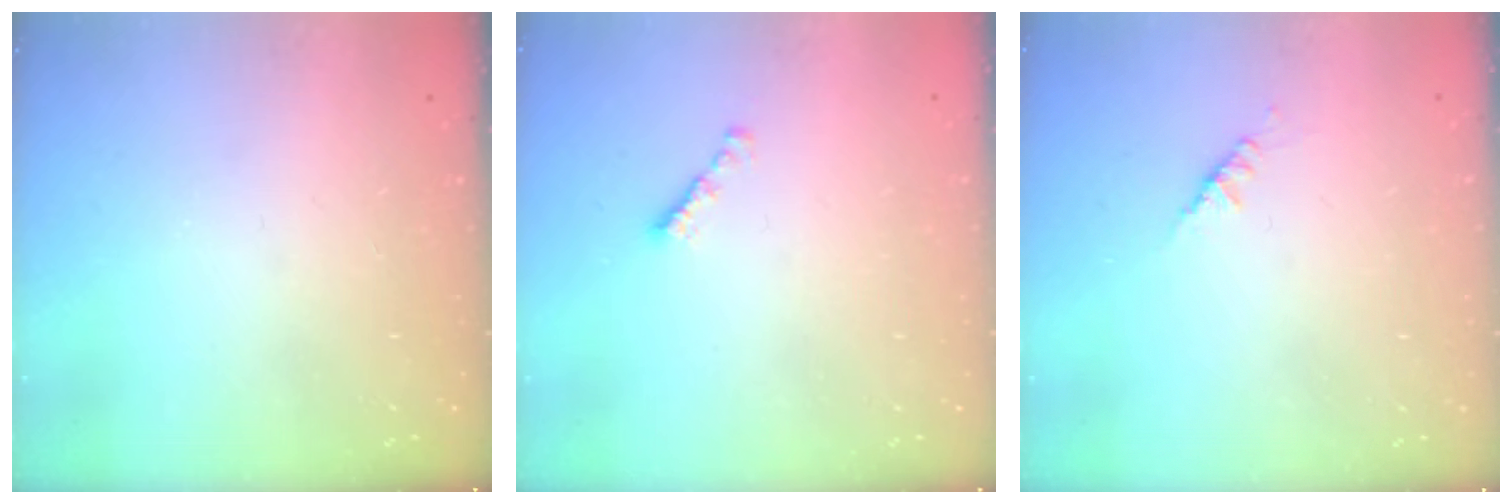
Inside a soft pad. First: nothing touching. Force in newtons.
{"total": 1.8, "press": 1.7, "slide": 0.6}
{"total": 2.6, "press": 2.6, "slide": 0.5}